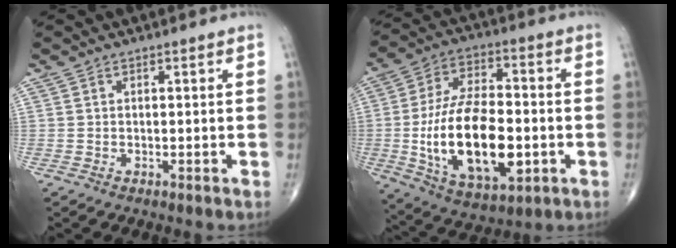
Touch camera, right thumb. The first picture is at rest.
{"total": 21.9, "force": [-3.6, 10.9, 18.6], "torque": [-0.329, 0.009, -0.050]}